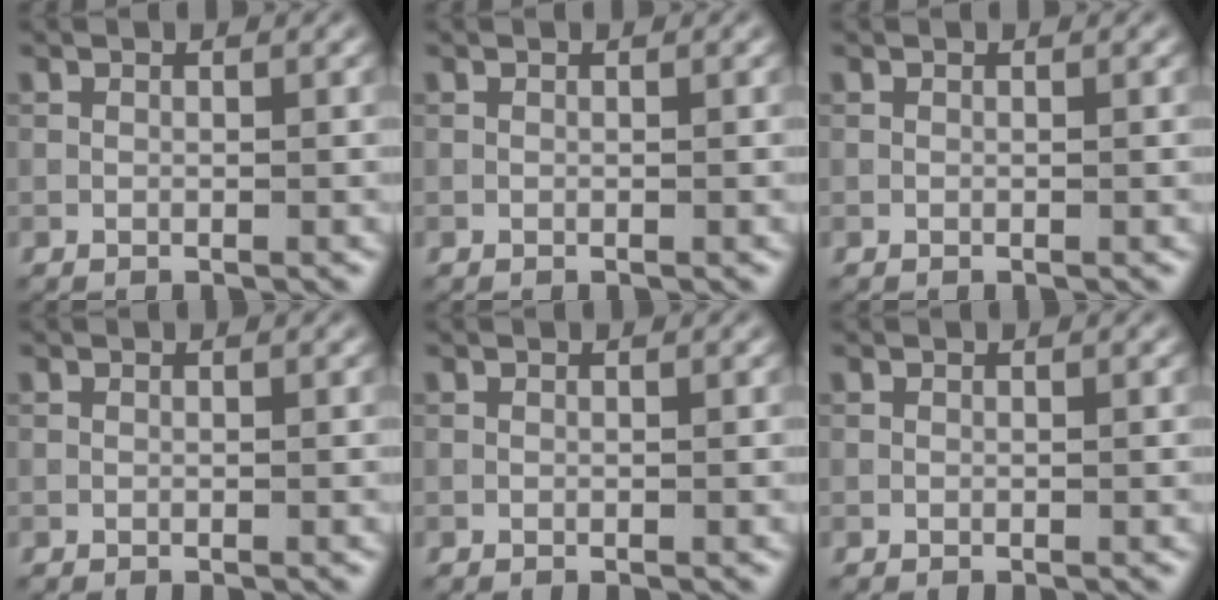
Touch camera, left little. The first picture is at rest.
{"total": 0.0}
{"total": 0.0}
{"total": 0.0}
{"total": 0.0}
{"total": 0.0}